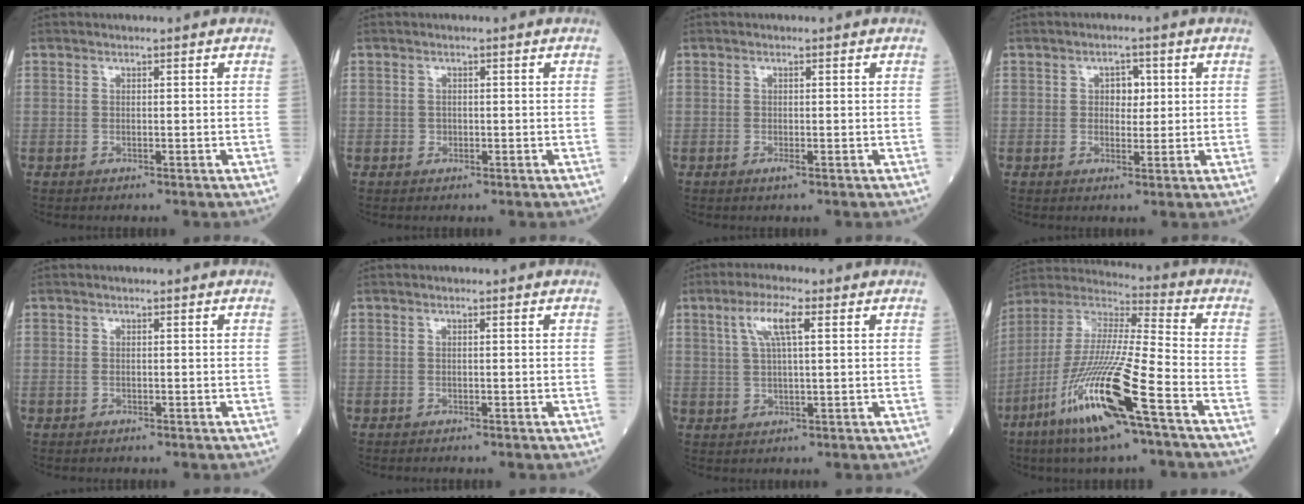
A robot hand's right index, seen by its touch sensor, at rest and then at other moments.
{"total": 0.7, "force": [-0.2, 0.7, 0.3], "torque": [-0.005, 0.002, -0.003]}
{"total": 0.9, "force": [-0.4, 0.1, 0.8], "torque": [-0.013, -0.001, -0.006]}
{"total": 2.9, "force": [0.7, 1.9, 2.1], "torque": [-0.024, 0.004, 0.009]}
{"total": 0.6, "force": [-0.2, 0.4, 0.4], "torque": [-0.013, 0.000, -0.003]}
{"total": 0.0}
{"total": 5.7, "force": [2.3, 0.8, 5.1], "torque": [-0.105, 0.012, 0.045]}
{"total": 19.1, "force": [-9.3, 0.7, 16.7], "torque": [-0.374, -0.047, -0.184]}